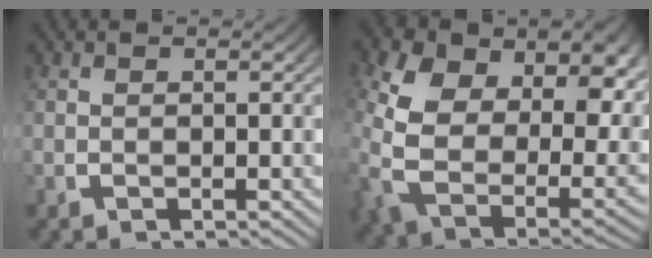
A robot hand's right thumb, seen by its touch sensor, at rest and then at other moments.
{"total": 15.1, "force": [0.7, 10.5, 10.7], "torque": [-0.273, -0.079, 0.046]}